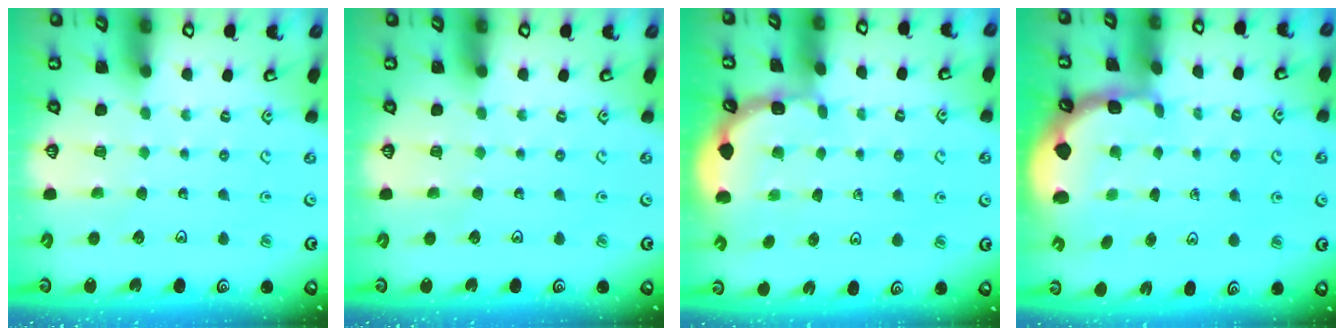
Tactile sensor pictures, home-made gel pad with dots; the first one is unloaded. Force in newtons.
{"total": 0.0}
{"total": 1.5, "press": 1.5, "slide": 0.2}
{"total": 1.8, "press": 1.7, "slide": 0.4}